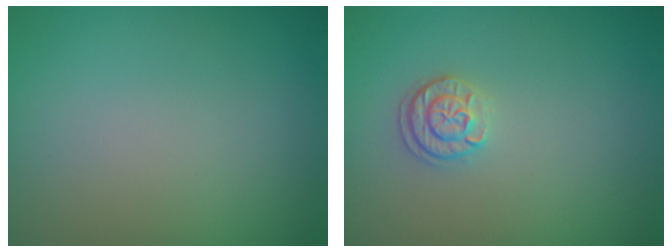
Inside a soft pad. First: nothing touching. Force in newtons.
{"total": 1.7, "press": 1.6, "slide": 0.7}